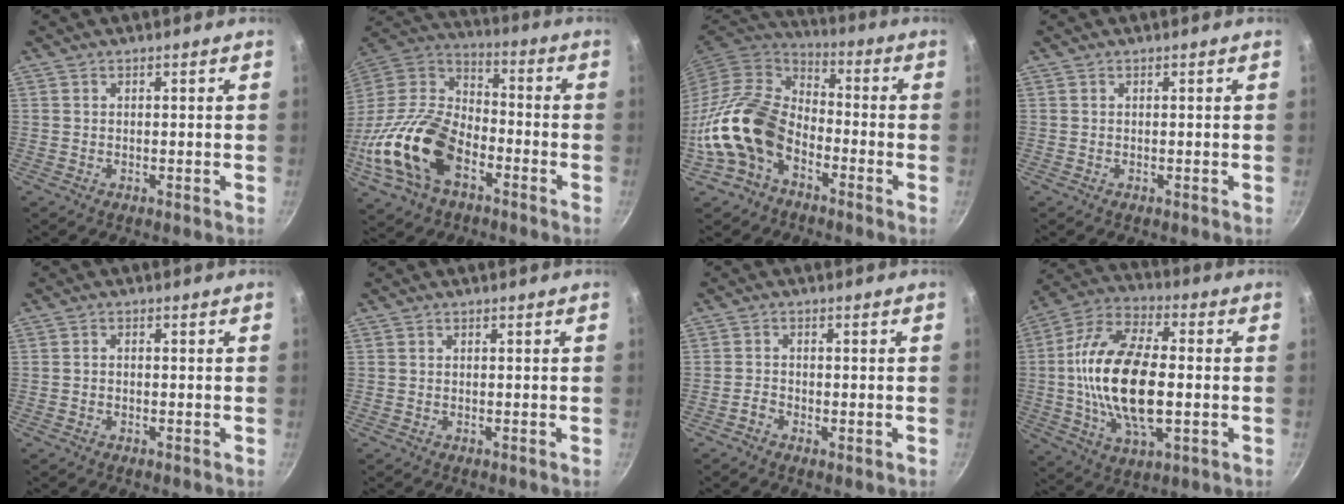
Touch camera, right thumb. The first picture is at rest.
{"total": 22.3, "force": [-8.5, 13.9, 15.2], "torque": [-0.282, 0.048, -0.174]}
{"total": 15.8, "force": [-5.9, 11.1, 9.6], "torque": [-0.155, 0.056, -0.127]}
{"total": 0.0}
{"total": 0.7, "force": [-0.4, 0.4, 0.4], "torque": [-0.010, 0.006, -0.007]}
{"total": 0.0}
{"total": 1.7, "force": [-1.0, 0.9, 1.0], "torque": [-0.025, 0.008, -0.024]}
{"total": 20.6, "force": [-0.9, 10.0, 18.0], "torque": [-0.338, 0.019, -0.024]}